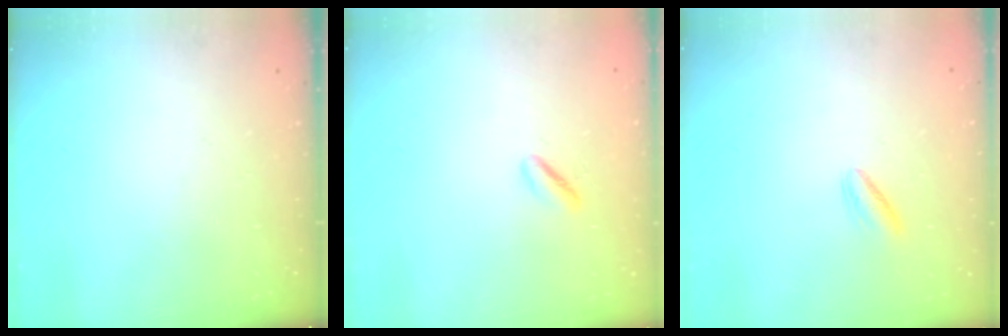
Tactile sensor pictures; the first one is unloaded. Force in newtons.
{"total": 1.1, "press": 0.9, "slide": 0.7}
{"total": 2.8, "press": 2.5, "slide": 1.3}